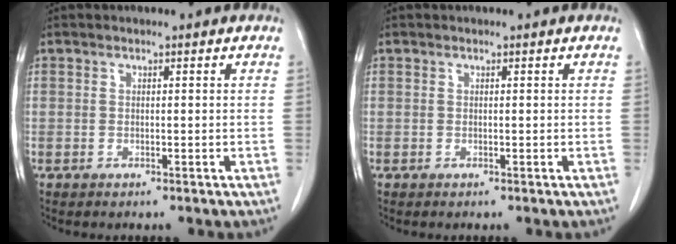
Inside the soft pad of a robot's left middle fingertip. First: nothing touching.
{"total": 0.0}